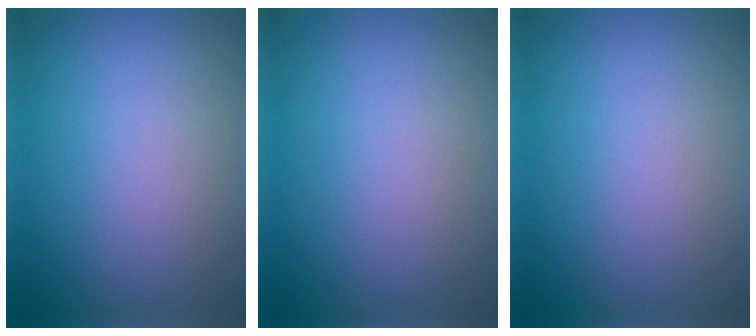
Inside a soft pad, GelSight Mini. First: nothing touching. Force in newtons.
{"total": 0.0}
{"total": 0.0}